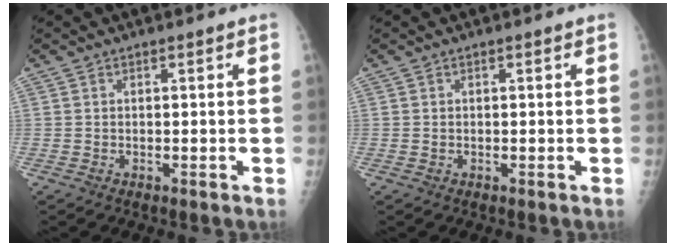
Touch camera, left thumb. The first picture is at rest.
{"total": 0.8, "force": [-0.1, 0.6, 0.5], "torque": [-0.009, 0.003, 0.001]}